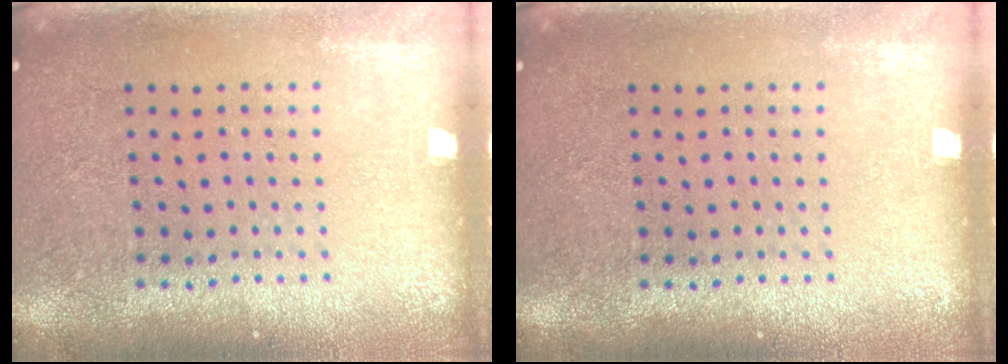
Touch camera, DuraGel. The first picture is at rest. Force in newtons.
{"total": 0.0}